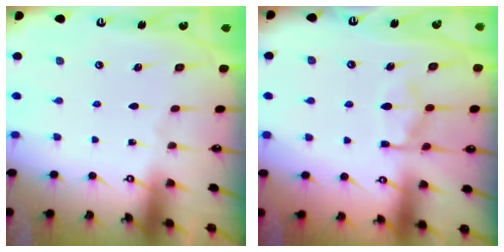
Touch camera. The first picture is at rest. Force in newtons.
{"total": 11.2, "press": 11.2, "slide": 1.2}